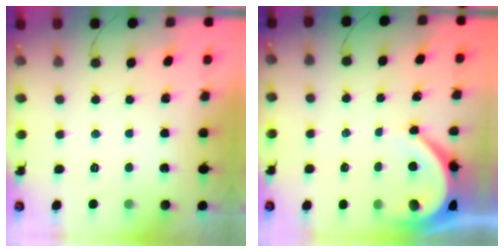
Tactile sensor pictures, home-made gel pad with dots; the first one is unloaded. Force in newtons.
{"total": 6.2, "press": 6.1, "slide": 0.7}